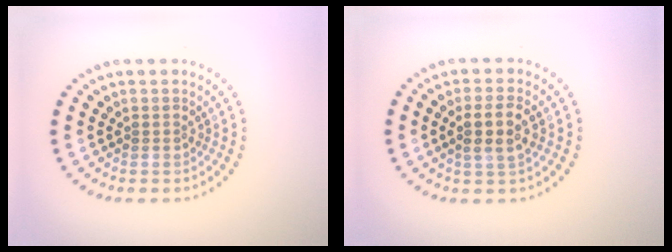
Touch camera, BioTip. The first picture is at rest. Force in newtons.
{"total": 2.8, "press": 2.7, "slide": 0.9}